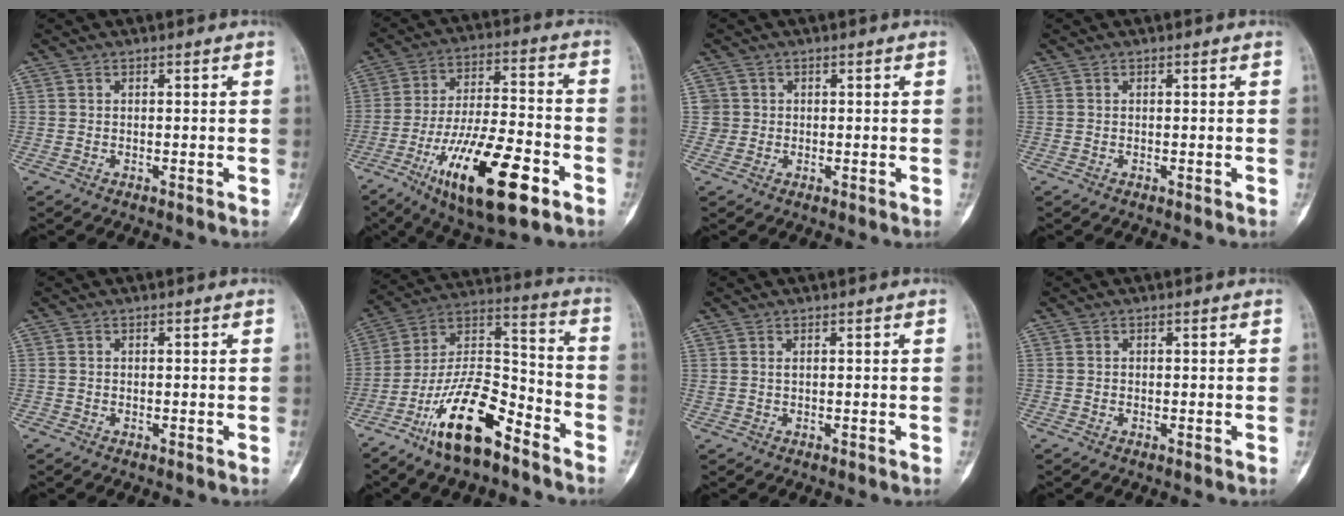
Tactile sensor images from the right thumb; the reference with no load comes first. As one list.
[{"total": 20.8, "force": [-9.6, 6.8, 17.2], "torque": [-0.310, 0.038, -0.155]}, {"total": 2.2, "force": [0.2, 2.2, -0.1], "torque": [0.017, 0.006, 0.002]}, {"total": 0.0}, {"total": 0.0}, {"total": 17.9, "force": [-11.3, 6.6, 12.1], "torque": [-0.211, 0.084, -0.210]}, {"total": 0.7, "force": [0.3, 0.3, 0.6], "torque": [-0.015, 0.005, 0.010]}, {"total": 0.0}]